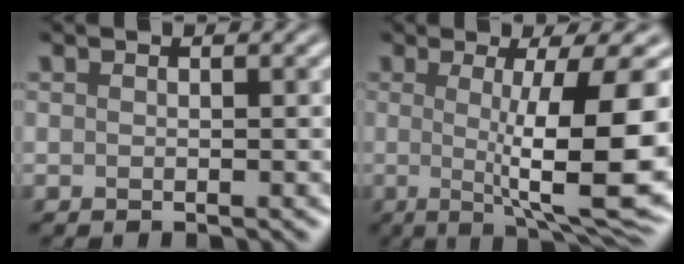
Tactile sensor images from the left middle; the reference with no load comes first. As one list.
[{"total": 12.3, "force": [-0.3, 2.5, 12.0], "torque": [-0.150, -0.001, -0.002]}]